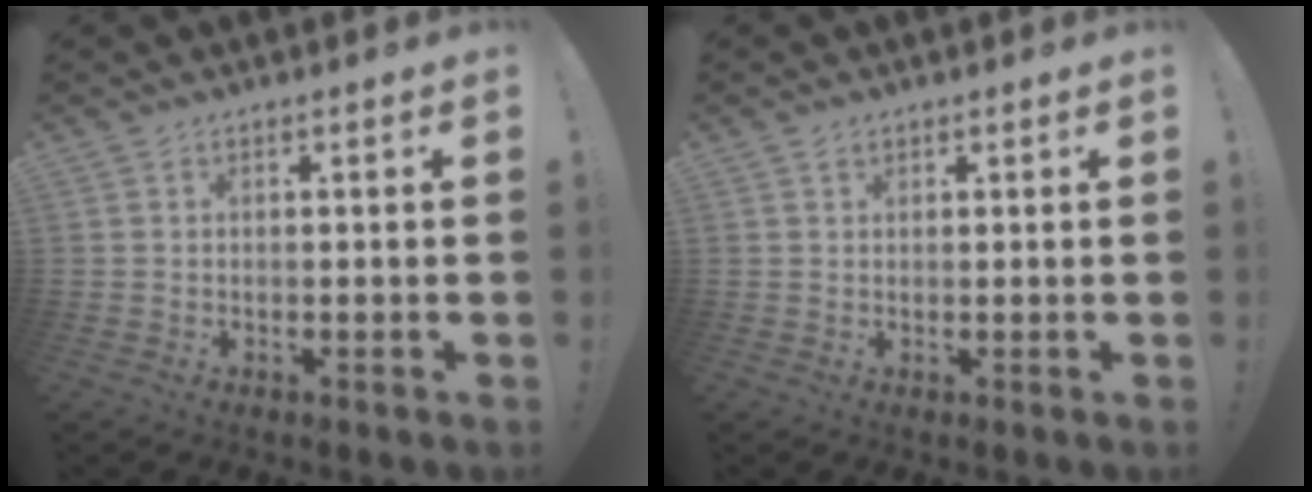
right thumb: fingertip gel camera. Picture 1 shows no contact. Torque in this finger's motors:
{"motor_torque": [0.25, -0.04, 0.06, -0.10, 0.00]}